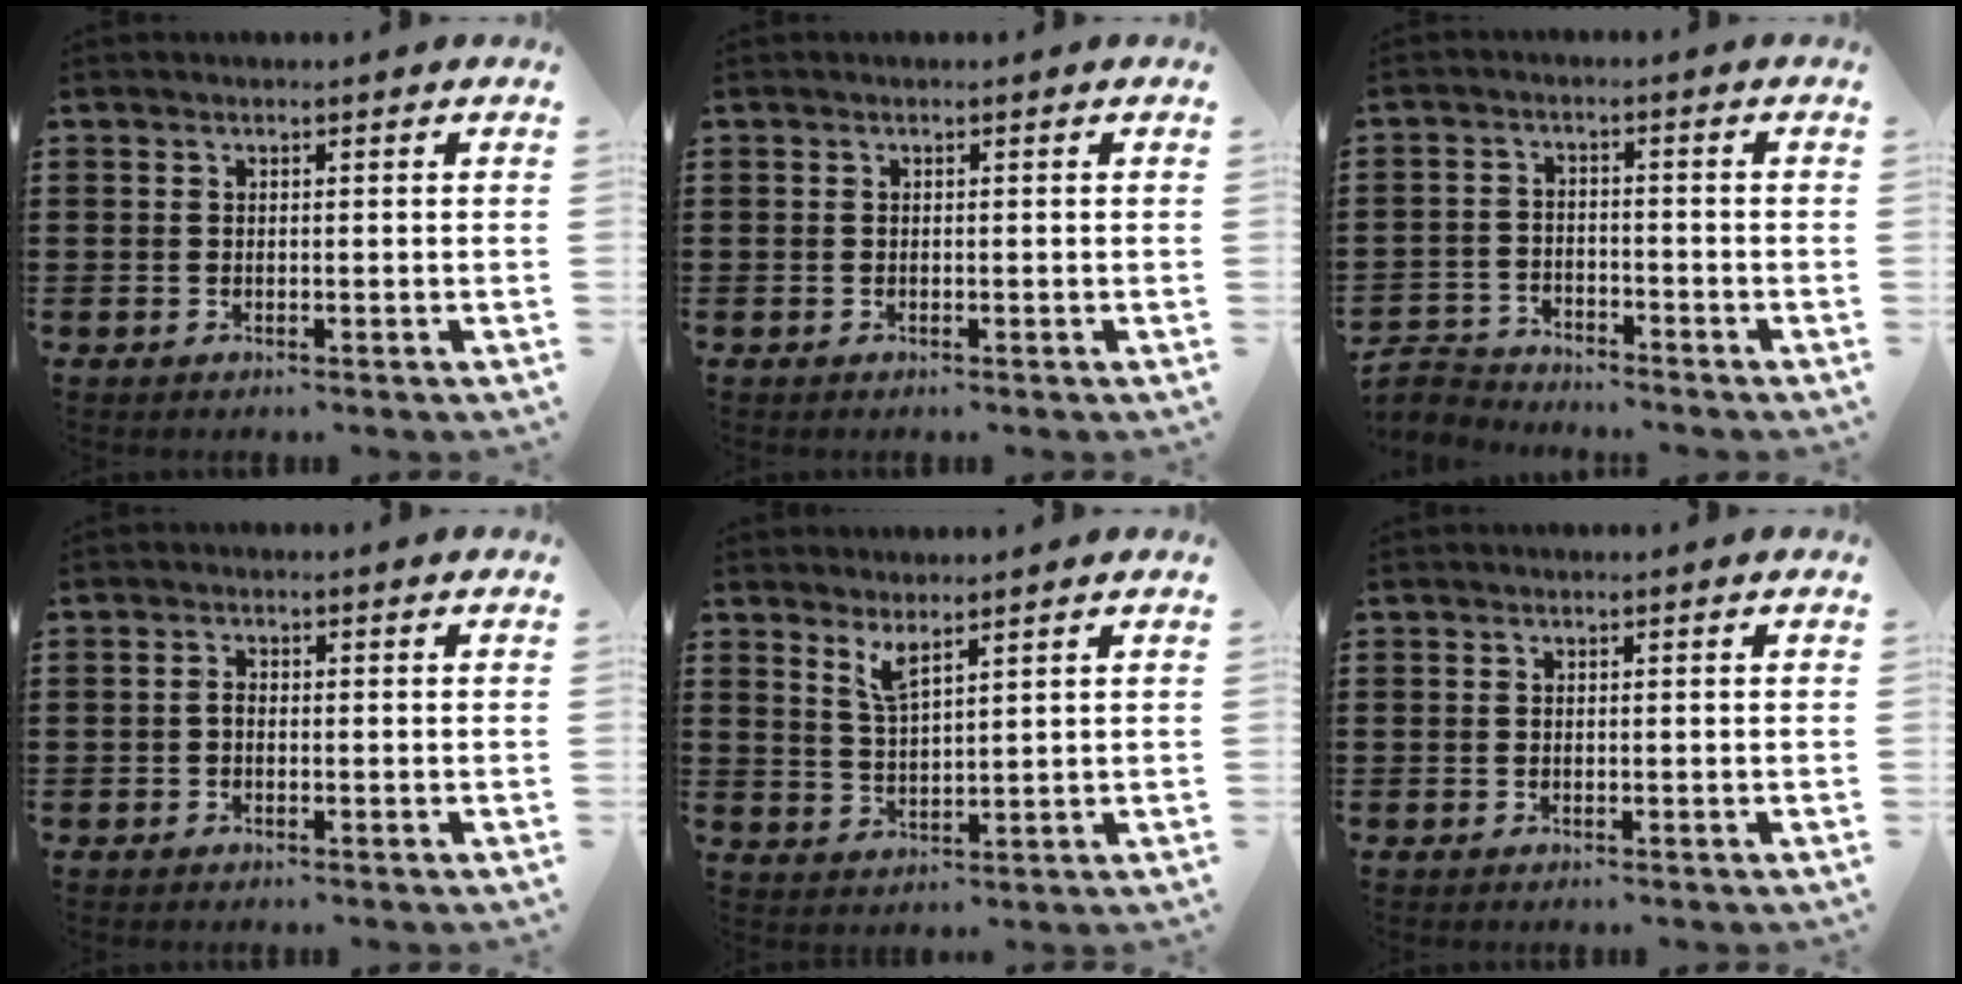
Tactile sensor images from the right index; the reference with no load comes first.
{"total": 0.0}
{"total": 3.5, "force": [-3.4, 0.8, -0.1], "torque": [-0.013, 0.000, -0.075]}
{"total": 1.2, "force": [-0.4, 0.7, 0.9], "torque": [-0.019, 0.000, -0.009]}
{"total": 3.2, "force": [2.7, 0.5, 1.7], "torque": [-0.040, 0.001, 0.049]}
{"total": 0.0}